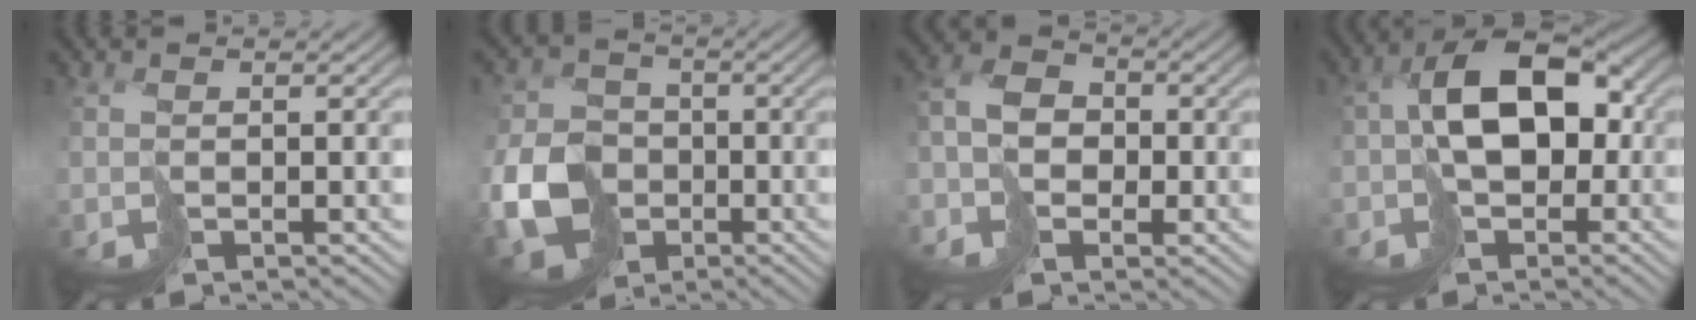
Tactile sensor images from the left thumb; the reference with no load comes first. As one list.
[{"total": 9.0, "force": [-3.2, 7.4, 4.1], "torque": [-0.100, -0.020, -0.071]}, {"total": 6.2, "force": [-2.3, 5.0, 3.0], "torque": [-0.065, -0.007, -0.048]}, {"total": 10.3, "force": [-1.1, 6.6, 7.8], "torque": [-0.137, 0.007, -0.028]}]